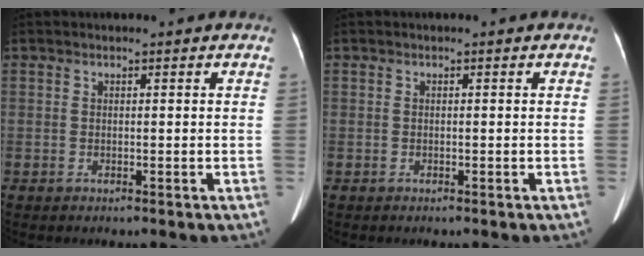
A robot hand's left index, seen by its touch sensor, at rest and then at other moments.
{"total": 0.0}